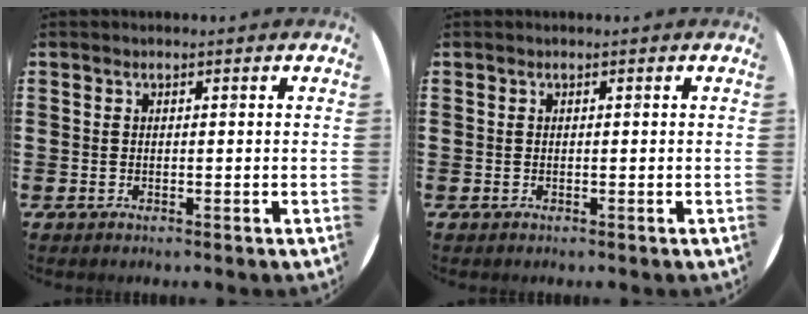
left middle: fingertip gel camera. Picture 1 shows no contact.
{"total": 0.0}